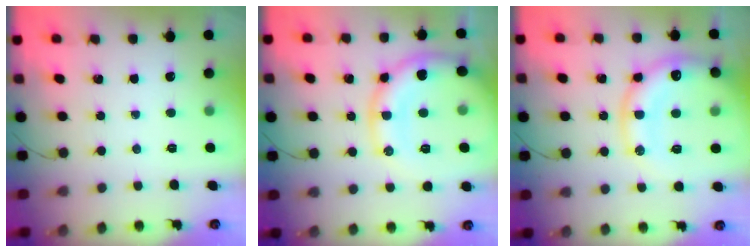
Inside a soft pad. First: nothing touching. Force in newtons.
{"total": 17.1, "press": 17.1, "slide": 0.9}
{"total": 20.1, "press": 19.8, "slide": 3.5}